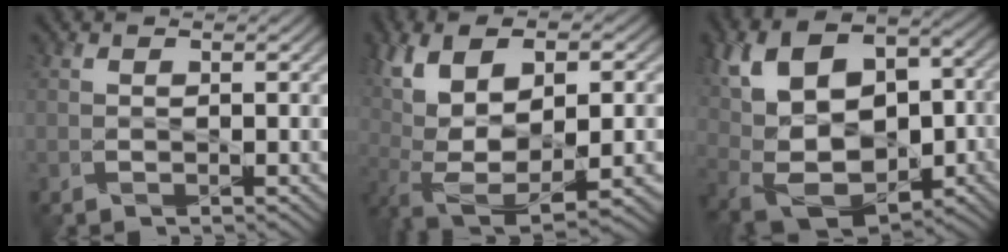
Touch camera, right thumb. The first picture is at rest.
{"total": 13.7, "force": [-0.3, 6.5, 12.0], "torque": [-0.222, -0.010, 0.013]}
{"total": 15.8, "force": [1.5, 10.4, 11.8], "torque": [-0.222, 0.024, 0.048]}